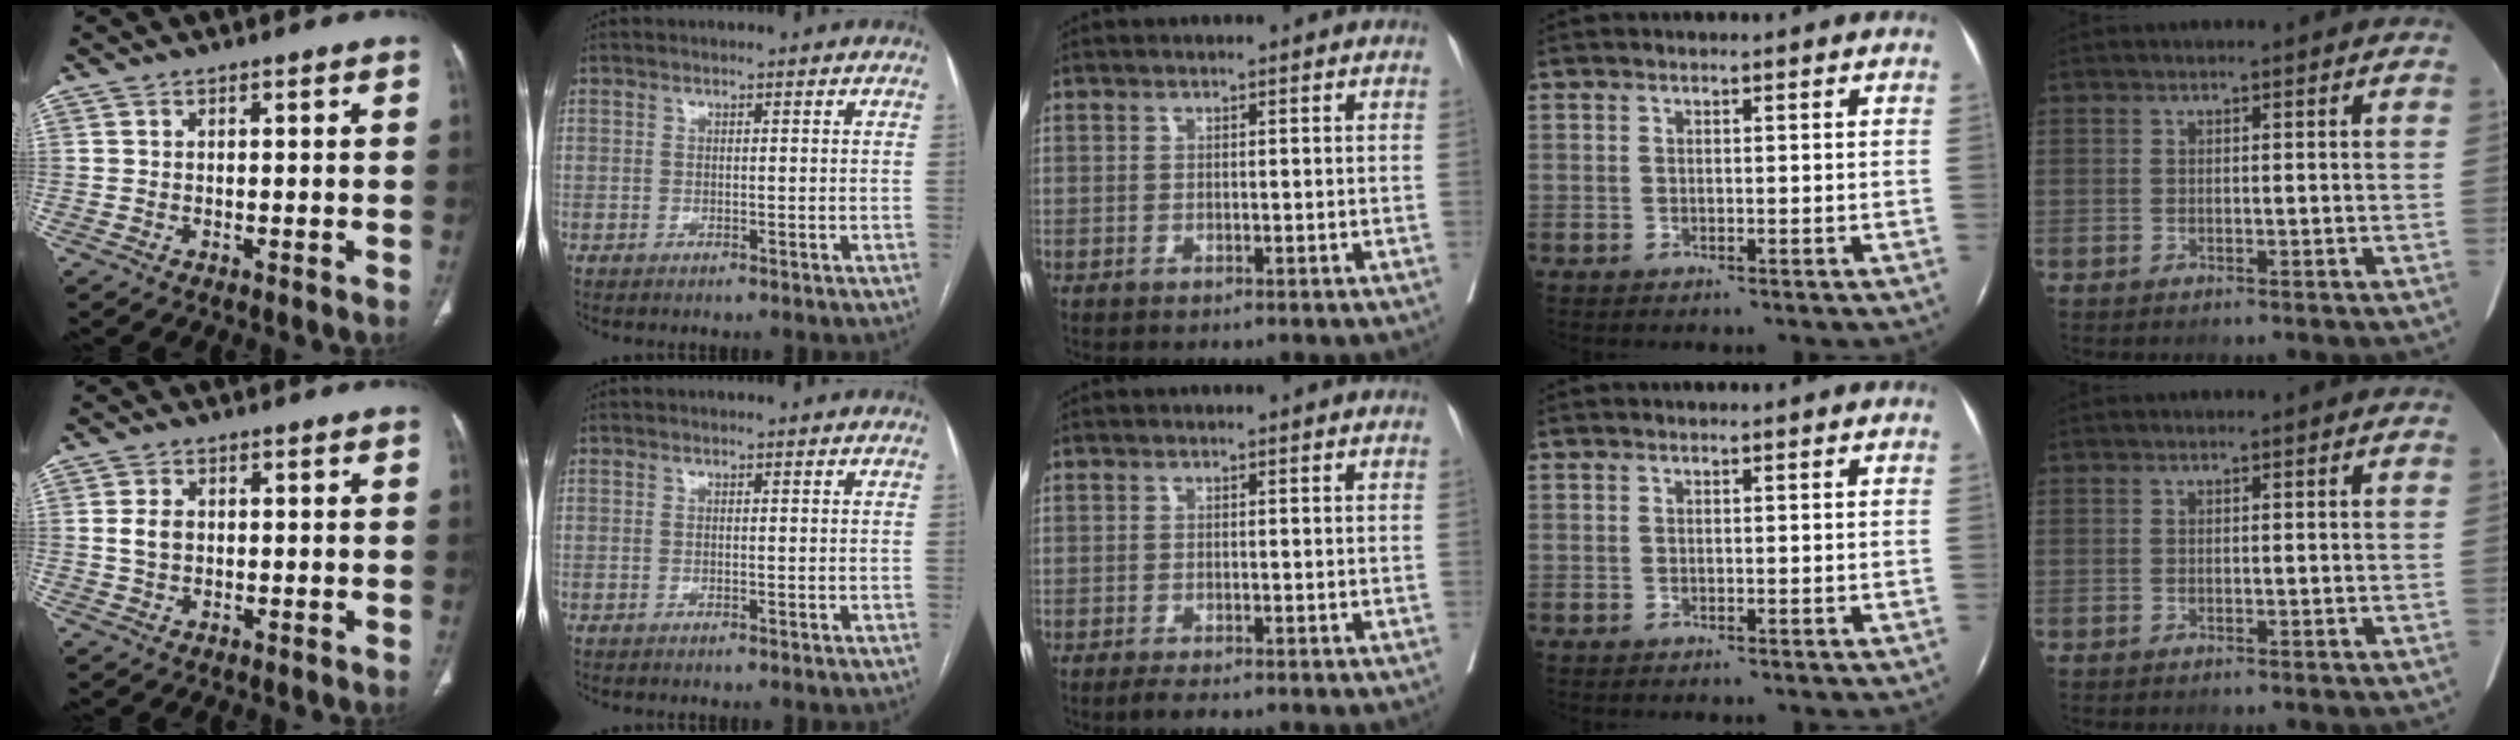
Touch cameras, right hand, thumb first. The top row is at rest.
{"thumb": {"total": 3.1, "force": [0.1, 2.3, 2.1], "torque": [-0.041, 0.007, 0.004]}, "middle": {"total": 1.8, "force": [-1.4, 0.3, 1.2], "torque": [-0.020, -0.006, -0.023]}}